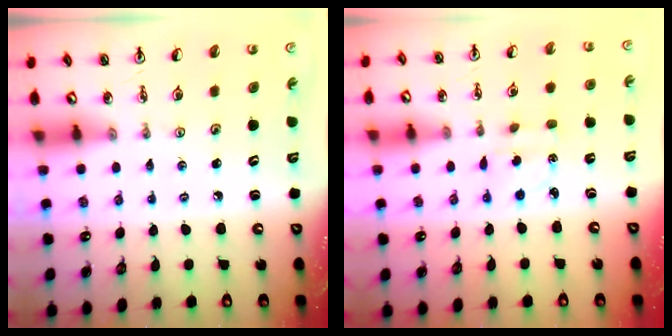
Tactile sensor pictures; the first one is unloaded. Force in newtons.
{"total": 2.6, "press": 2.5, "slide": 0.6}